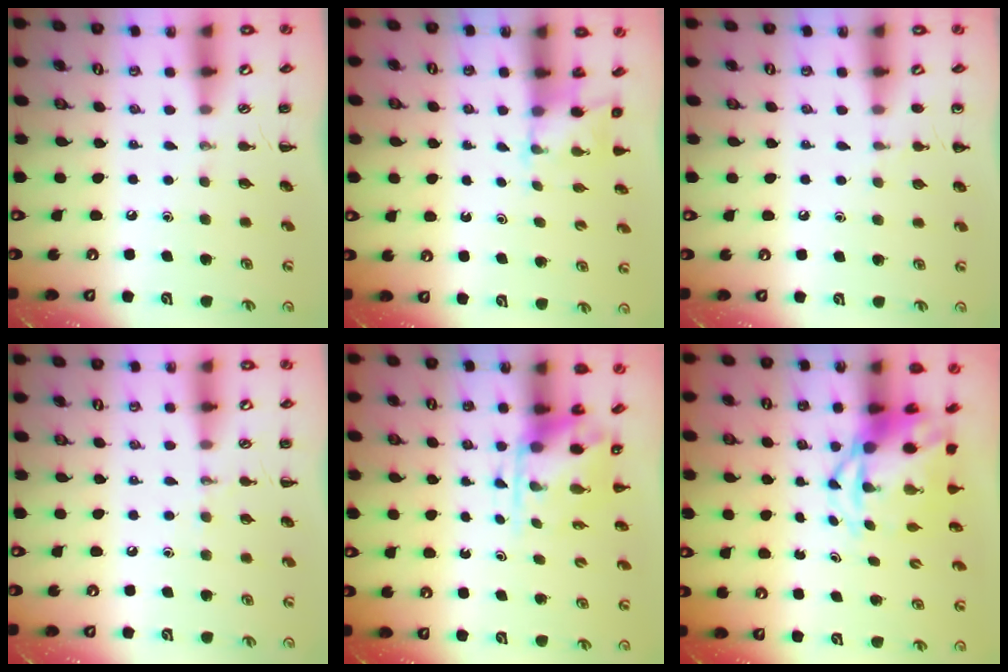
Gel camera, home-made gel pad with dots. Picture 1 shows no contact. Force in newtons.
{"total": 2.3, "press": 2.2, "slide": 0.7}
{"total": 5.0, "press": 4.8, "slide": 1.5}
{"total": 4.5, "press": 4.3, "slide": 1.3}
{"total": 3.9, "press": 3.9, "slide": 0.6}
{"total": 6.3, "press": 6.1, "slide": 1.7}